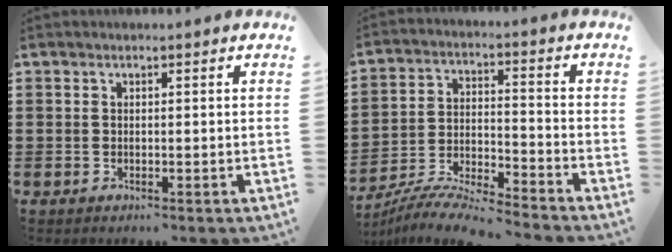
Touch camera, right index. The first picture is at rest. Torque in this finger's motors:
{"motor_torque": [0.83, 1.01, -0.19, -0.21]}